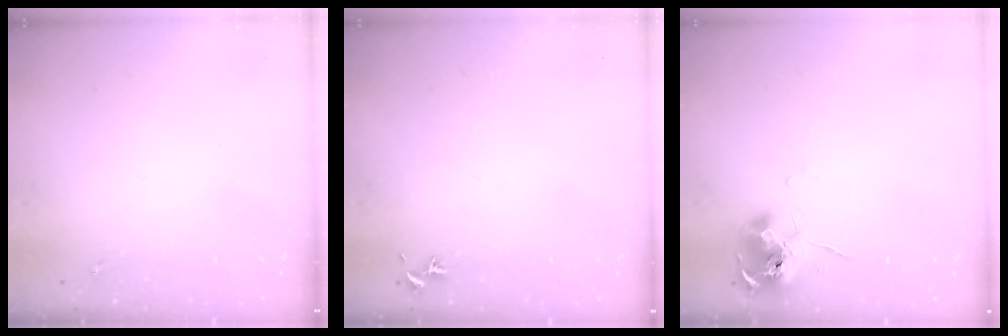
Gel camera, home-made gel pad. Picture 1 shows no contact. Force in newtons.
{"total": 0.8, "press": 0.7, "slide": 0.3}
{"total": 10.4, "press": 10.3, "slide": 0.7}